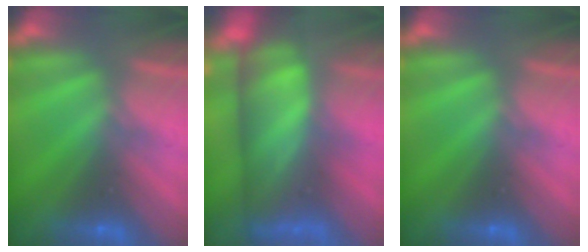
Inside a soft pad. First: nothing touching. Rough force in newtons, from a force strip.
{"total": 8.7}
{"total": 0.0}